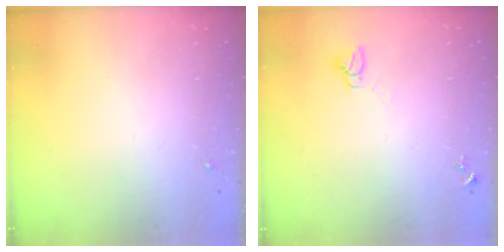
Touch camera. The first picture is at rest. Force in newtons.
{"total": 2.8, "press": 2.8, "slide": 0.1}